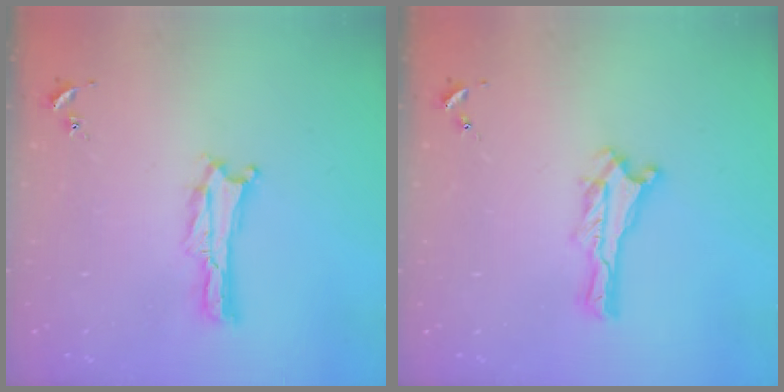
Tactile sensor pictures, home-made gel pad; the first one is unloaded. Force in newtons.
{"total": 0.0}